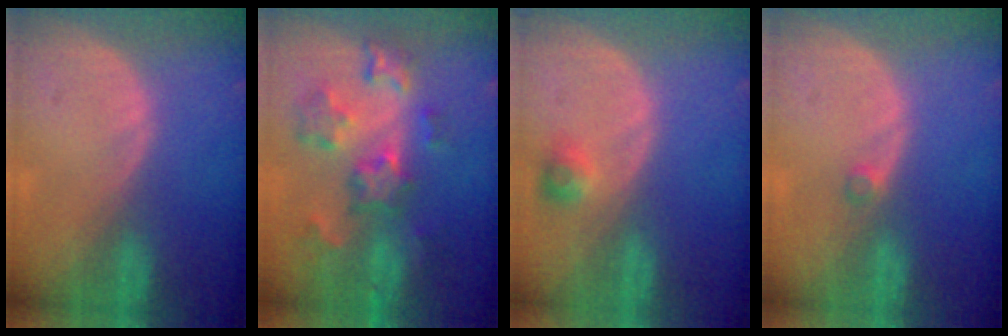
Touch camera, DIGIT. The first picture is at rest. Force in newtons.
{"total": 9.0, "press": 7.9, "slide": 4.3}
{"total": 2.2, "press": 2.2, "slide": 0.2}
{"total": 1.1, "press": 1.0, "slide": 0.6}